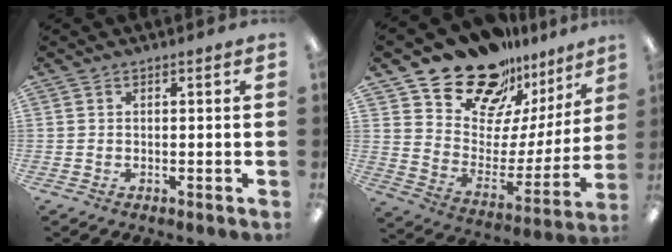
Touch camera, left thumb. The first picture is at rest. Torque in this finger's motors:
{"motor_torque": [0.97, 1.01, 1.17, -1.61, 0.30]}